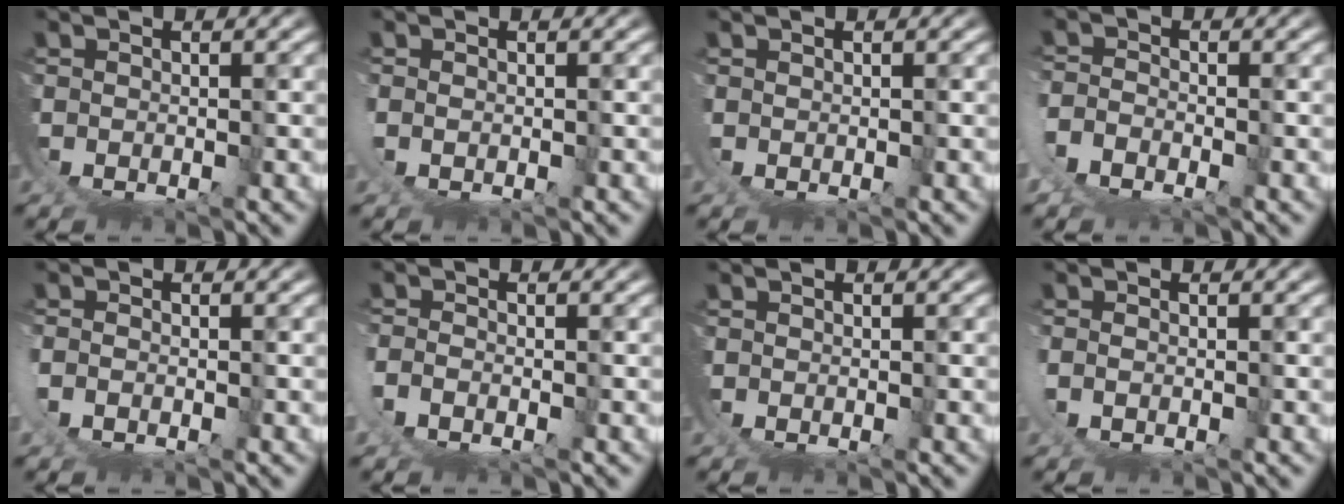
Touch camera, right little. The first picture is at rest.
{"total": 0.9, "force": [0.3, -0.4, 0.8], "torque": [-0.026, -0.008, 0.011]}
{"total": 0.7, "force": [0.6, -0.2, 0.2], "torque": [-0.003, 0.000, 0.013]}
{"total": 1.9, "force": [-1.1, 0.8, 1.4], "torque": [-0.030, -0.002, -0.023]}
{"total": 1.0, "force": [-0.2, -0.2, 0.9], "torque": [-0.027, -0.004, -0.003]}
{"total": 1.4, "force": [-0.6, 0.0, 1.3], "torque": [-0.031, -0.005, -0.010]}
{"total": 0.0}
{"total": 1.0, "force": [0.0, -0.4, 0.9], "torque": [-0.029, -0.007, 0.005]}